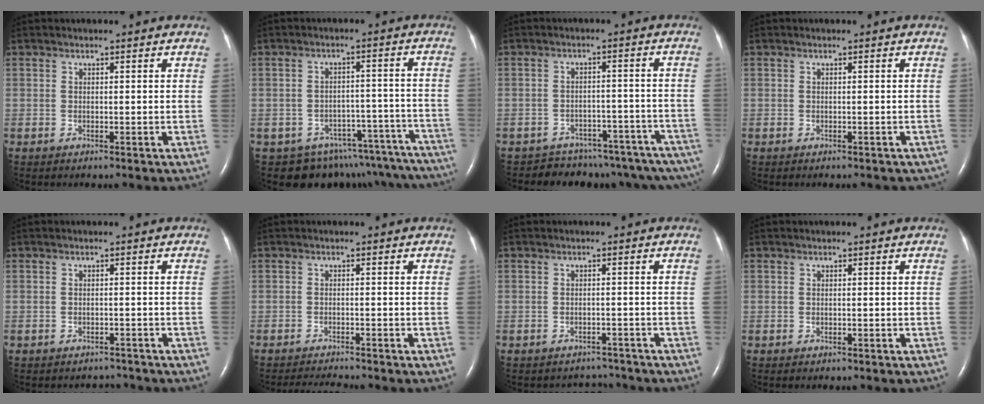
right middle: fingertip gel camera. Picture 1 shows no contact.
{"total": 17.7, "force": [-15.4, 8.0, 3.4], "torque": [-0.014, 0.051, -0.170]}
{"total": 15.6, "force": [-13.7, 6.8, 3.2], "torque": [-0.022, 0.043, -0.151]}
{"total": 3.6, "force": [-3.0, 1.5, 1.4], "torque": [-0.010, -0.004, -0.029]}
{"total": 2.6, "force": [-2.4, 1.1, -0.3], "torque": [0.000, 0.004, -0.033]}
{"total": 3.6, "force": [-3.5, -0.4, 0.8], "torque": [-0.019, -0.016, -0.054]}
{"total": 3.4, "force": [-3.1, 1.2, -0.7], "torque": [0.004, 0.008, -0.042]}
{"total": 0.0}